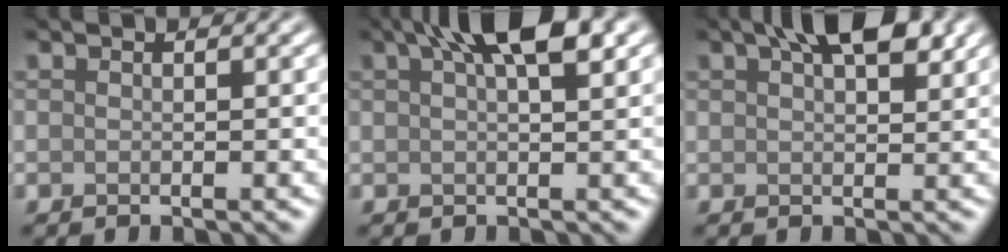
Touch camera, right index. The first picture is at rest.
{"total": 5.8, "force": [3.0, 1.9, 4.6], "torque": [-0.070, 0.016, 0.043]}
{"total": 5.7, "force": [3.2, 2.5, 4.0], "torque": [-0.060, 0.011, 0.049]}